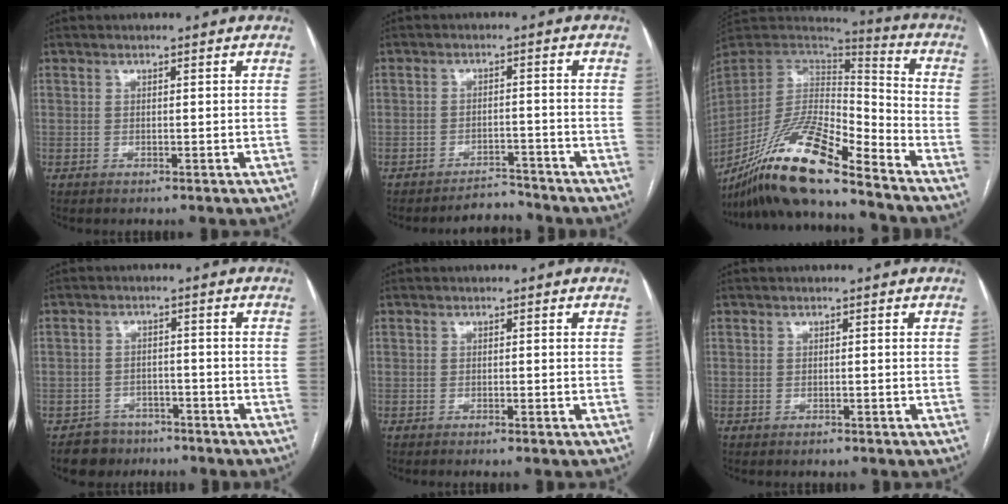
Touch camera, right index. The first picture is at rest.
{"total": 3.4, "force": [-3.3, 0.7, -0.3], "torque": [0.008, 0.001, -0.051]}
{"total": 18.5, "force": [-14.1, 2.3, 11.8], "torque": [-0.234, -0.009, -0.263]}
{"total": 4.7, "force": [-3.2, 3.3, -0.4], "torque": [0.012, 0.012, -0.051]}
{"total": 0.6, "force": [-0.4, -0.1, 0.4], "torque": [-0.009, 0.000, -0.008]}
{"total": 0.6, "force": [-0.4, 0.3, 0.2], "torque": [-0.001, 0.001, -0.007]}